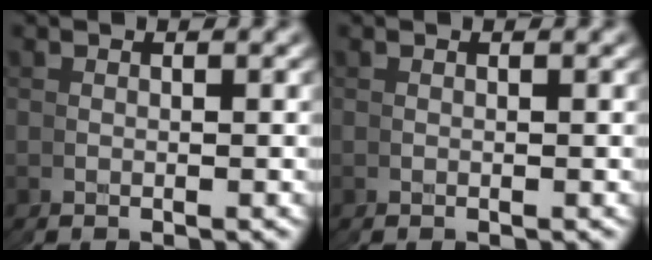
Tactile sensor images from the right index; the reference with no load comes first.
{"total": 0.0}